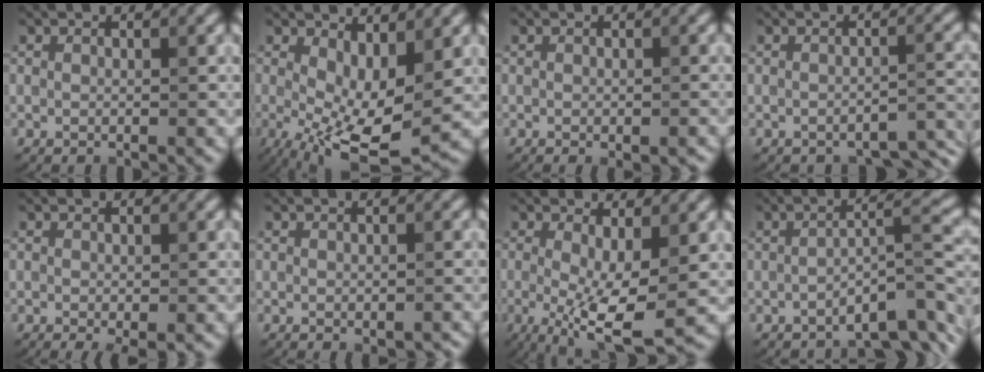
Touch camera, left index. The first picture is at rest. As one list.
[{"total": 7.9, "force": [-1.1, 3.5, 7.0], "torque": [-0.144, -0.014, -0.010]}, {"total": 1.3, "force": [-0.7, 0.2, 1.0], "torque": [-0.017, -0.004, -0.007]}, {"total": 3.0, "force": [-2.5, 0.9, 1.2], "torque": [-0.021, -0.001, -0.028]}, {"total": 1.5, "force": [-0.7, 0.2, 1.3], "torque": [-0.026, -0.008, -0.008]}, {"total": 1.0, "force": [-0.7, 0.2, 0.6], "torque": [-0.013, -0.004, -0.005]}, {"total": 6.1, "force": [-1.0, 1.6, 5.8], "torque": [-0.115, -0.019, -0.014]}, {"total": 6.3, "force": [-4.2, 1.2, 4.5], "torque": [-0.063, 0.011, -0.066]}]